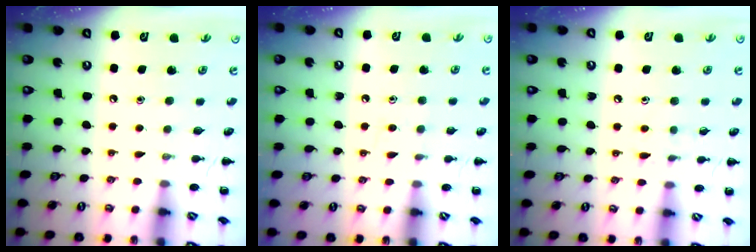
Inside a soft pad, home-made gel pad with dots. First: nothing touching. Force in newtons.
{"total": 2.9, "press": 2.5, "slide": 1.4}
{"total": 6.5, "press": 6.2, "slide": 2.2}